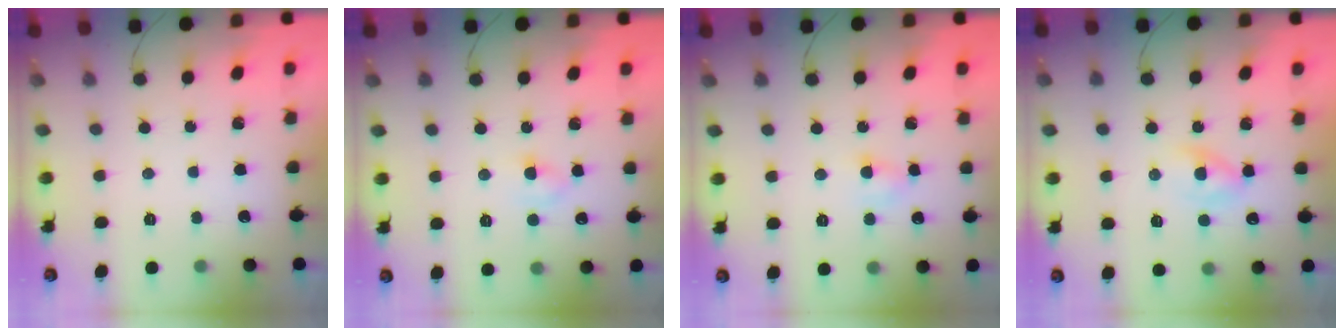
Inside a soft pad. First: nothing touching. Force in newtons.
{"total": 2.8, "press": 2.6, "slide": 1.0}
{"total": 3.5, "press": 3.3, "slide": 1.0}
{"total": 3.6, "press": 3.5, "slide": 0.9}